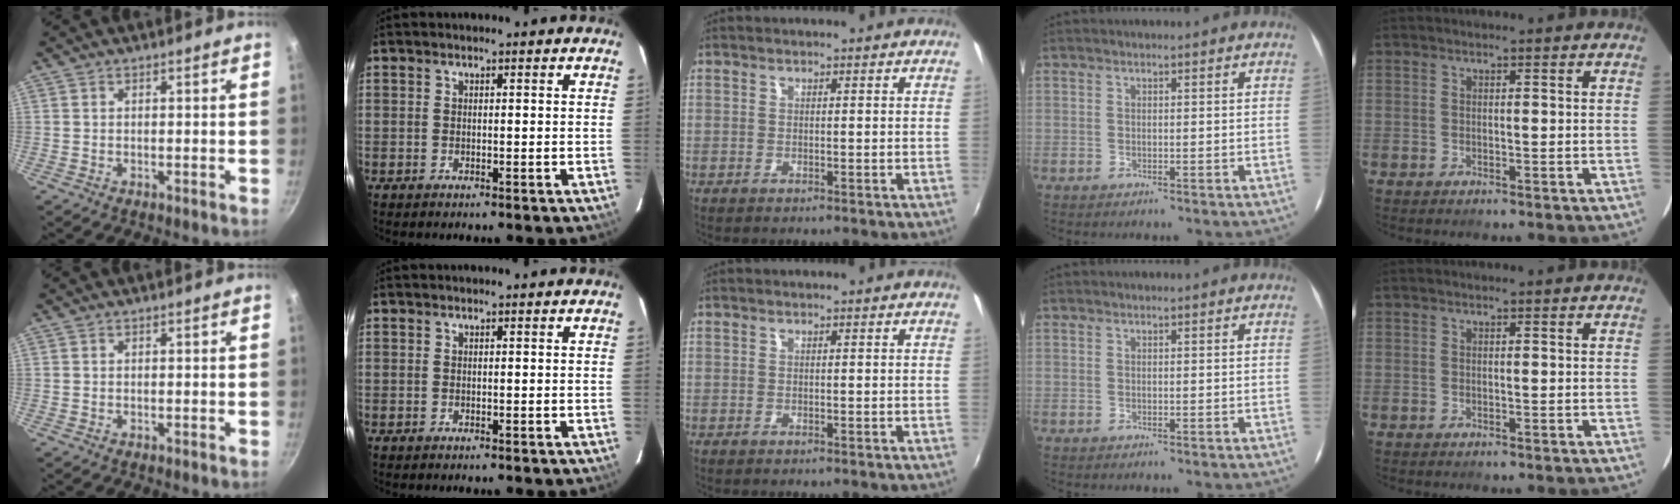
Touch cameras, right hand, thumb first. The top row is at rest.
{}